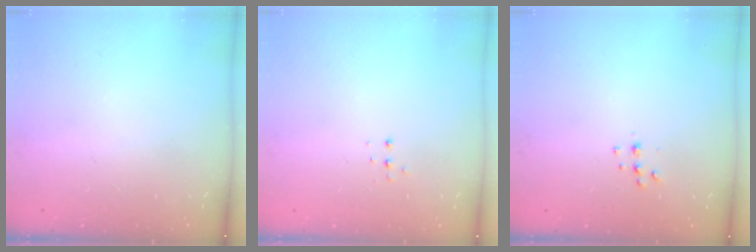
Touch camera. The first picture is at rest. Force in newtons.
{"total": 3.6, "press": 3.5, "slide": 0.8}
{"total": 5.1, "press": 5.0, "slide": 0.8}